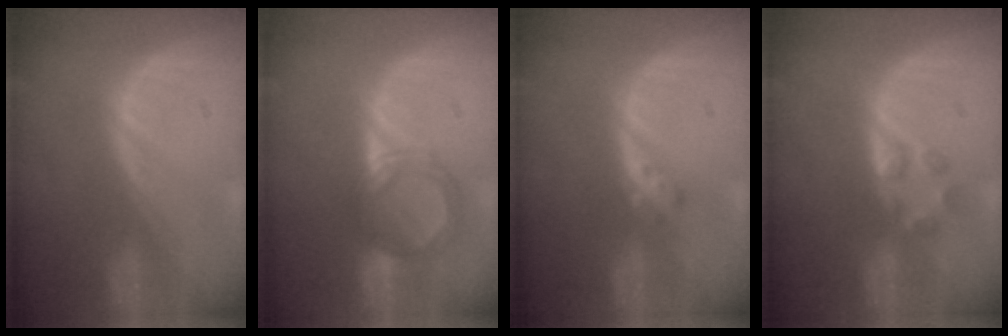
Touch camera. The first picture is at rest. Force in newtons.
{"total": 5.5, "press": 5.4, "slide": 1.4}
{"total": 2.3, "press": 2.0, "slide": 1.2}
{"total": 2.9, "press": 2.9, "slide": 0.3}